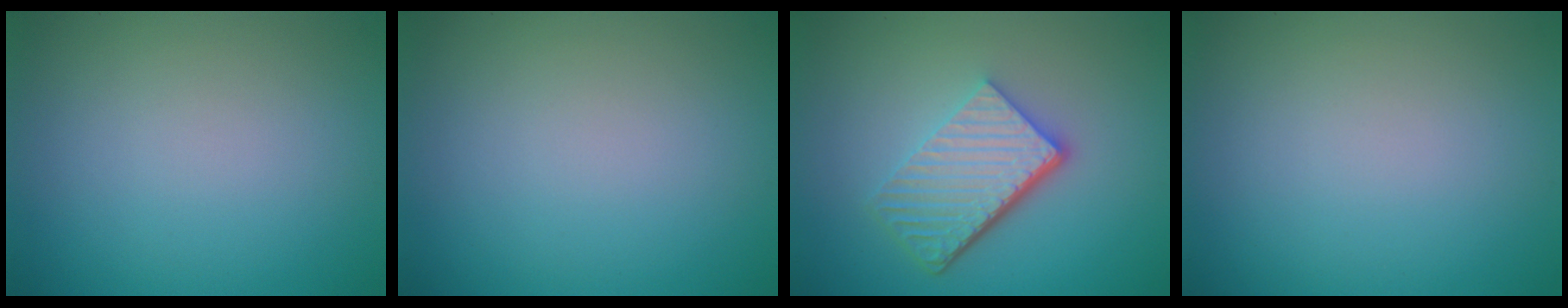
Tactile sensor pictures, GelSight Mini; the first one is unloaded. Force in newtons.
{"total": 0.0}
{"total": 5.8, "press": 4.0, "slide": 4.3}
{"total": 0.0}